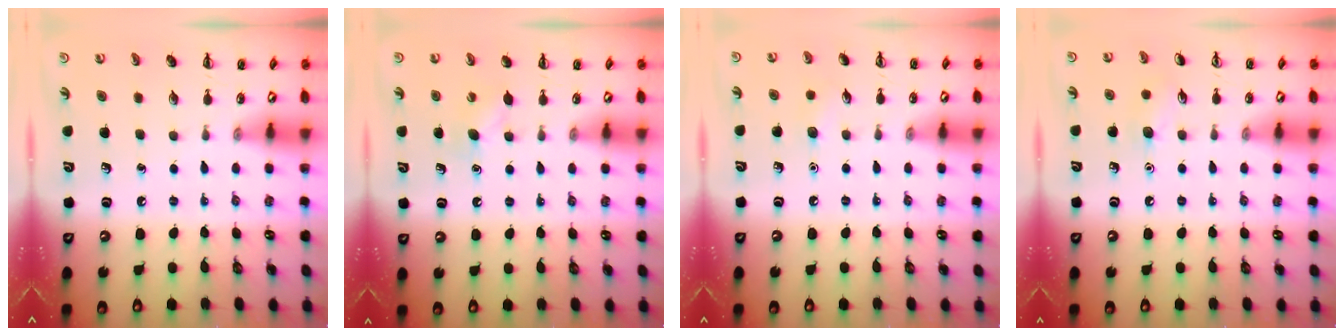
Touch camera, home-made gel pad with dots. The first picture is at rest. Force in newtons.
{"total": 3.9, "press": 3.8, "slide": 1.1}
{"total": 4.8, "press": 4.6, "slide": 1.3}
{"total": 7.1, "press": 6.9, "slide": 1.6}